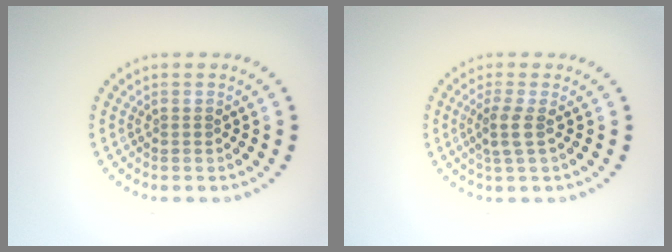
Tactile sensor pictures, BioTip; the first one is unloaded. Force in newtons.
{"total": 2.0, "press": 1.7, "slide": 1.1}